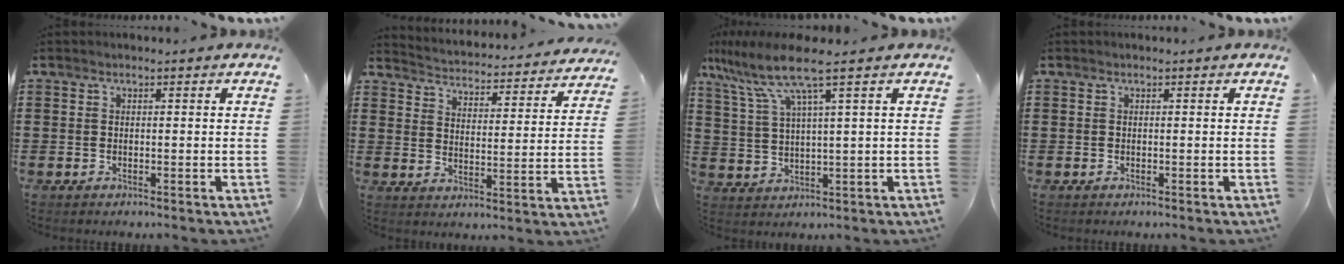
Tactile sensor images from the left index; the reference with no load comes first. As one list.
[{"total": 3.1, "force": [3.1, -0.2, -0.1], "torque": [-0.021, -0.035, 0.043]}, {"total": 8.1, "force": [4.9, 0.4, 6.5], "torque": [-0.156, -0.023, 0.078]}, {"total": 0.0}]